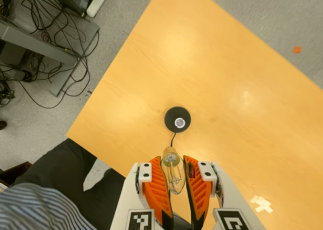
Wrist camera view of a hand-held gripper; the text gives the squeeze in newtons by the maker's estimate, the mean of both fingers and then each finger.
{"total": 22.5, "left": 27.2, "right": 17.8}